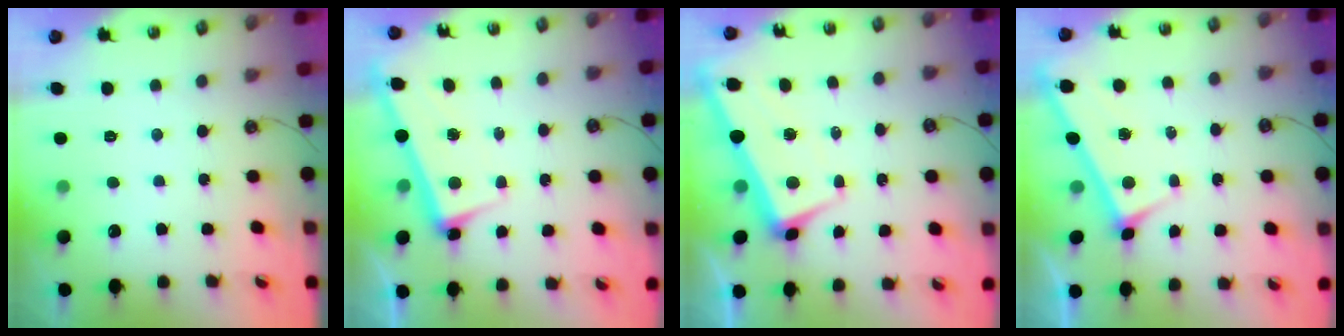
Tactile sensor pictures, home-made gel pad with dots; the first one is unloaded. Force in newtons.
{"total": 2.7, "press": 2.6, "slide": 0.8}
{"total": 0.8, "press": 0.3, "slide": 0.8}
{"total": 4.6, "press": 4.6, "slide": 0.1}